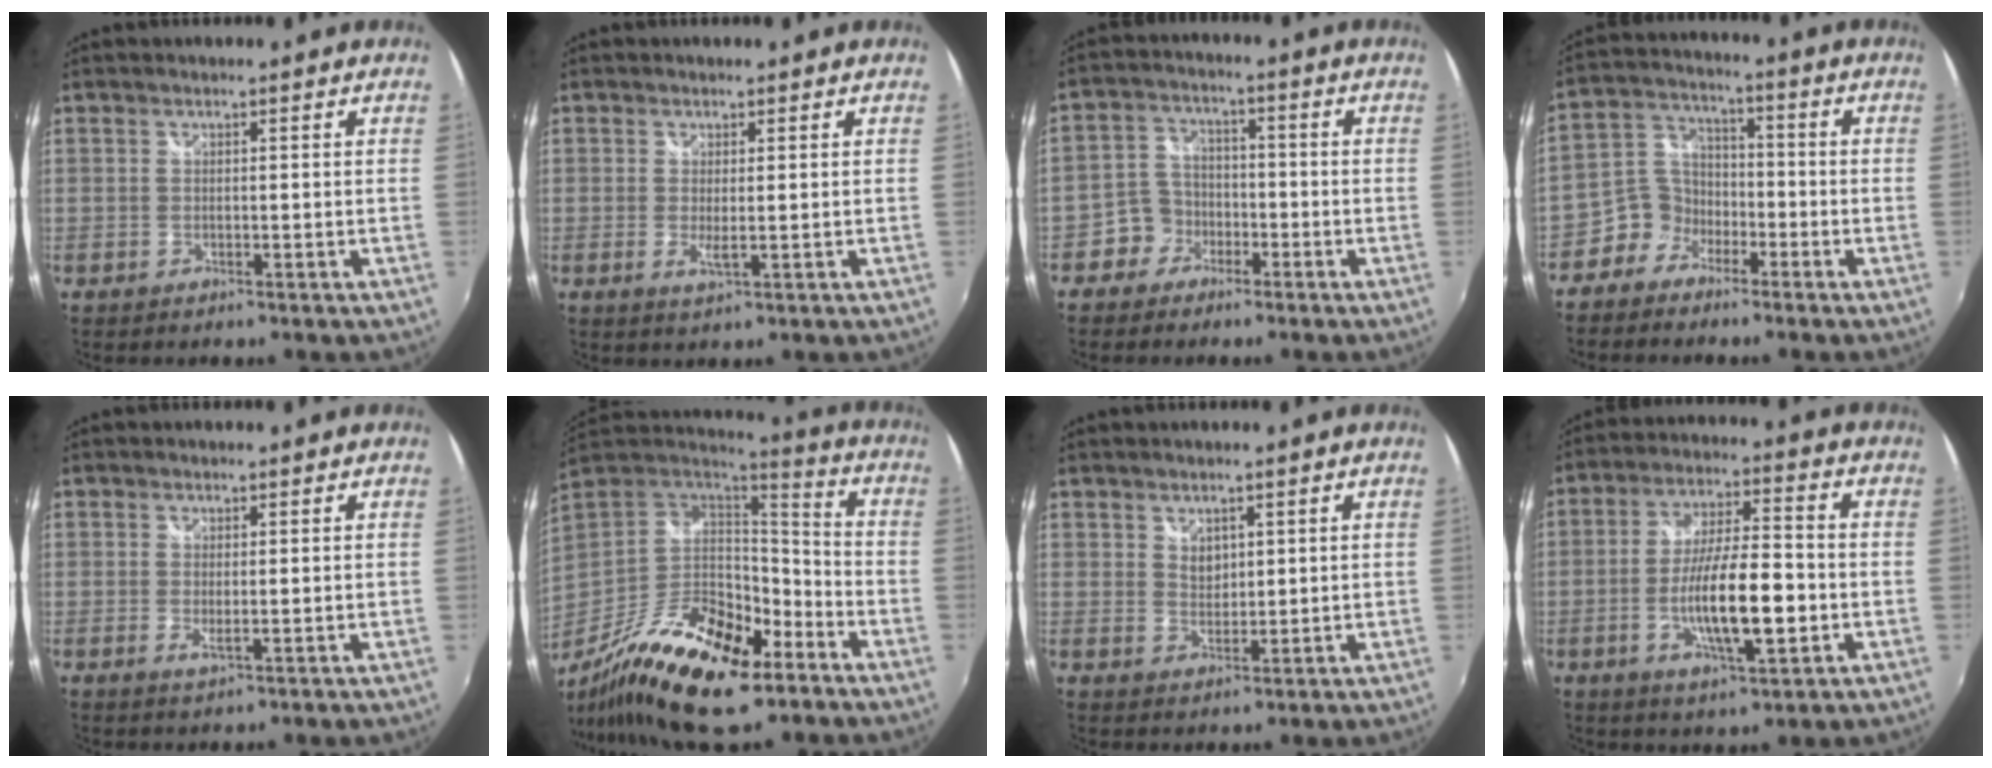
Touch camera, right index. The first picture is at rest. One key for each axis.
{"total": 2.1, "fx": -0.1, "fy": 0.3, "fz": 2.0, "tx": -0.040, "ty": -0.007, "tz": -0.002}
{"total": 5.6, "fx": -3.2, "fy": 4.5, "fz": 0.4, "tx": -0.013, "ty": 0.024, "tz": -0.063}
{"total": 6.5, "fx": -4.3, "fy": 4.8, "fz": 1.0, "tx": -0.022, "ty": 0.029, "tz": -0.094}
{"total": 1.7, "fx": -0.1, "fy": 0.3, "fz": 1.7, "tx": -0.033, "ty": -0.006, "tz": -0.002}
{"total": 26.1, "fx": -15.4, "fy": 10.0, "fz": 18.5, "tx": -0.360, "ty": -0.042, "tz": -0.259}
{"total": 2.6, "fx": 1.5, "fy": 1.8, "fz": 1.2, "tx": -0.013, "ty": 0.000, "tz": 0.028}
{"total": 12.9, "fx": -3.3, "fy": 3.0, "fz": 12.1, "tx": -0.226, "ty": -0.008, "tz": -0.054}